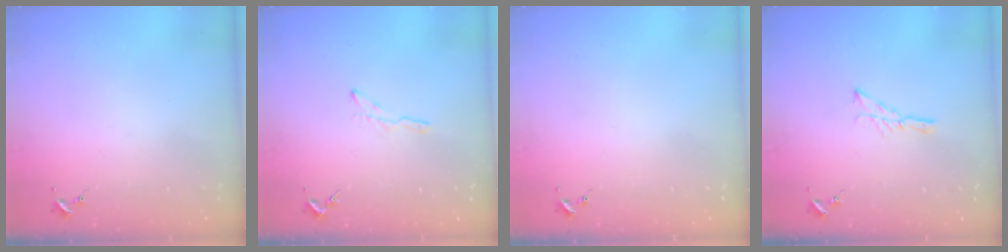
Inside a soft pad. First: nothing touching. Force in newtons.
{"total": 3.8, "press": 3.7, "slide": 0.4}
{"total": 0.0}
{"total": 5.8, "press": 5.7, "slide": 0.6}